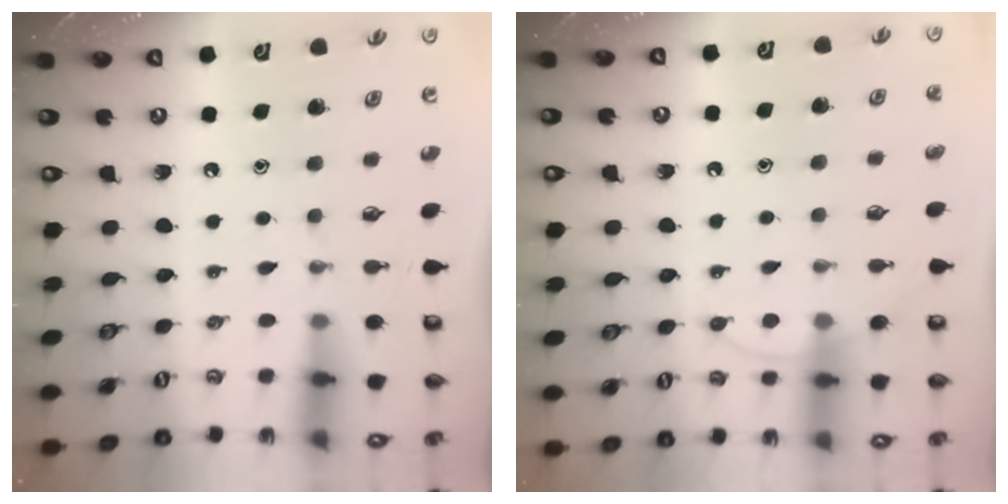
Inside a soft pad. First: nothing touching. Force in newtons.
{"total": 5.7, "press": 5.7, "slide": 0.6}